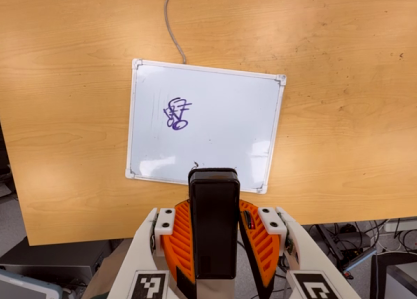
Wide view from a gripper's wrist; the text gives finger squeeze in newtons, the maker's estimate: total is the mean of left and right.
{"total": 5.7, "left": 4.7, "right": 6.7}